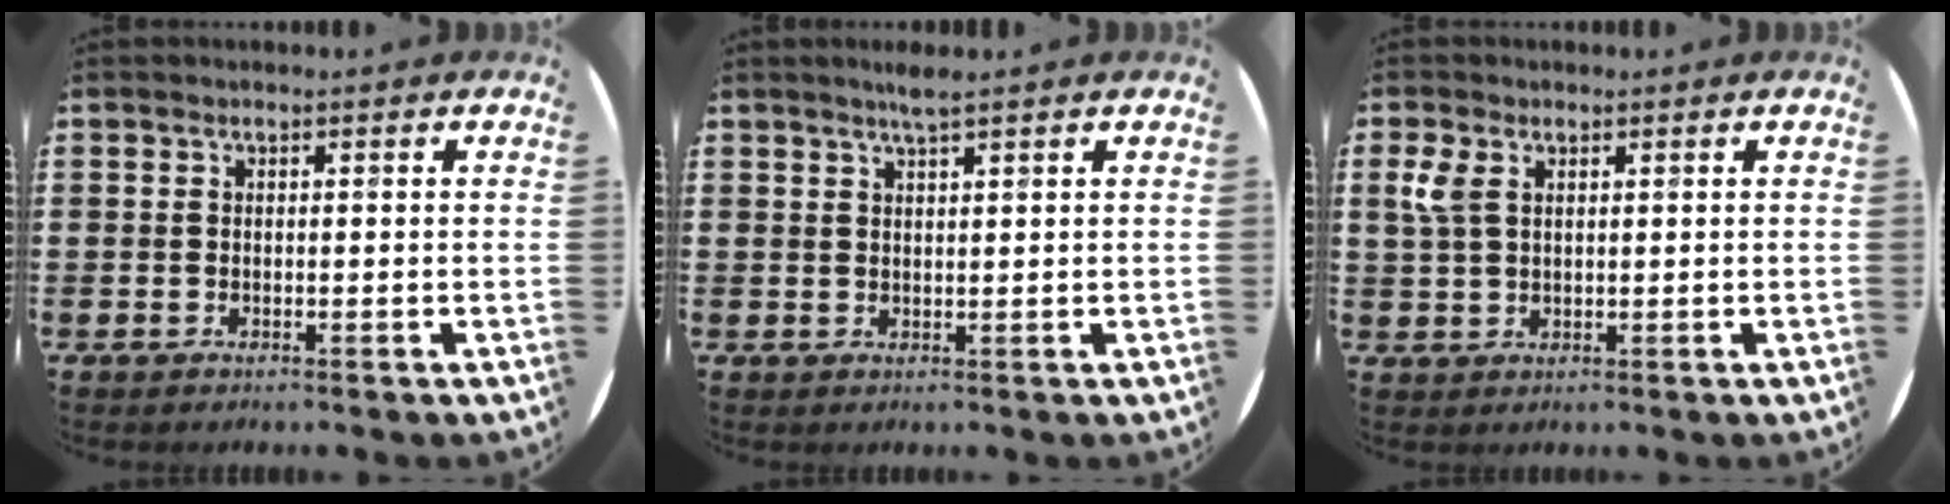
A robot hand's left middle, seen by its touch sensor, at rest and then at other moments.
{"total": 2.1, "force": [1.7, -0.1, 1.1], "torque": [-0.022, 0.002, 0.030]}
{"total": 3.2, "force": [1.6, 1.8, 2.1], "torque": [-0.048, 0.007, 0.030]}